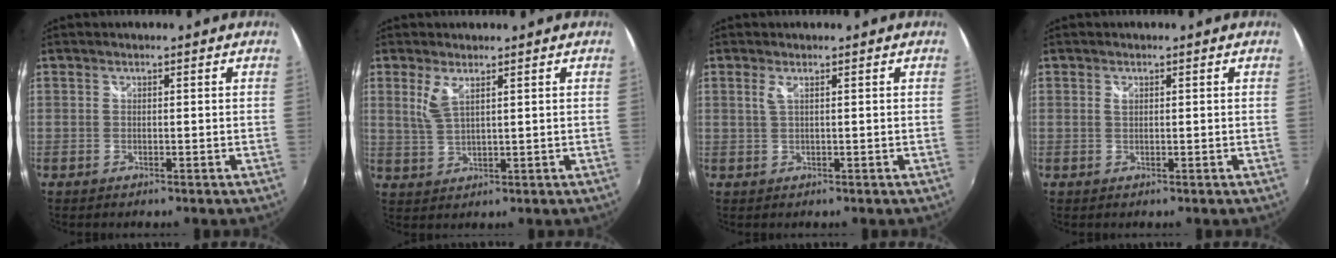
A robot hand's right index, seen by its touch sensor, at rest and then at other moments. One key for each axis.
{"total": 4.0, "fx": 2.0, "fy": 1.1, "fz": 3.2, "tx": -0.068, "ty": -0.003, "tz": 0.044}
{"total": 1.3, "fx": 0.5, "fy": -0.1, "fz": 1.2, "tx": -0.023, "ty": 0.001, "tz": 0.010}
{"total": 0.7, "fx": 0.3, "fy": 0.3, "fz": 0.5, "tx": -0.011, "ty": 0.002, "tz": 0.006}